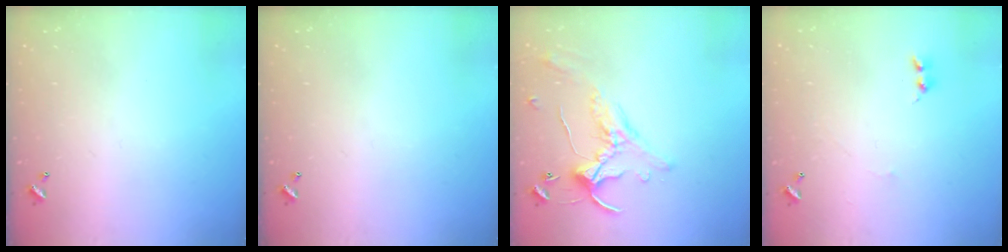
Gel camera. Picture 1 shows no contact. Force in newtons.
{"total": 0.0}
{"total": 0.9, "press": 0.1, "slide": 0.9}
{"total": 0.8, "press": 0.7, "slide": 0.5}